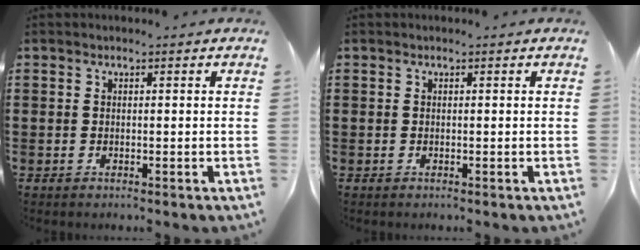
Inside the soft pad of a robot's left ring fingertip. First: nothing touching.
{"total": 0.0}